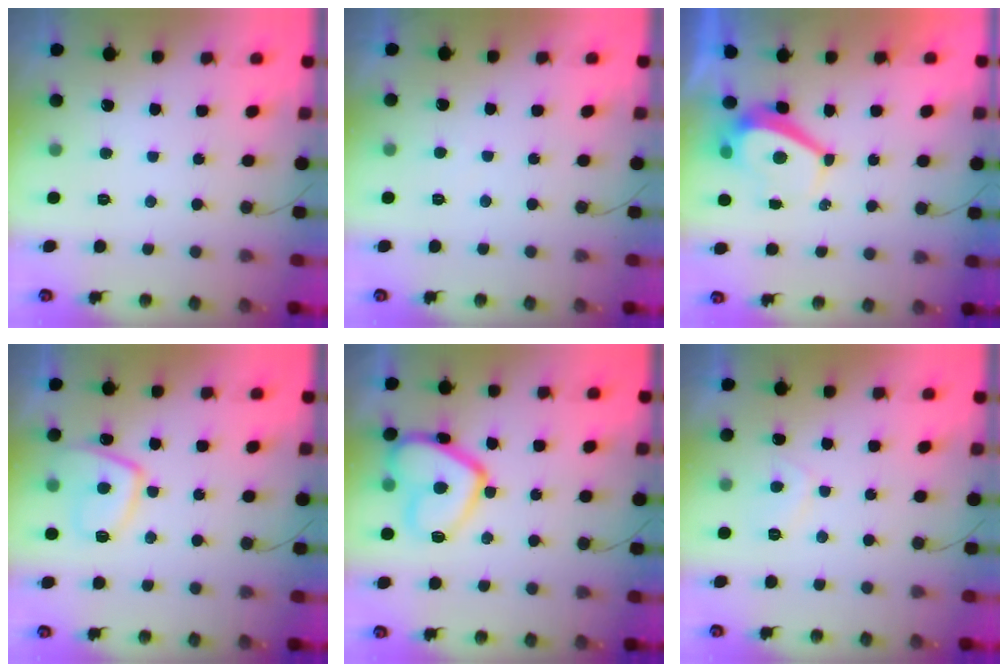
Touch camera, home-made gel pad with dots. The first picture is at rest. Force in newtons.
{"total": 0.8, "press": 0.6, "slide": 0.4}
{"total": 4.6, "press": 4.5, "slide": 0.6}
{"total": 10.4, "press": 10.4, "slide": 1.3}
{"total": 13.2, "press": 13.2, "slide": 1.2}
{"total": 2.0, "press": 1.9, "slide": 0.7}